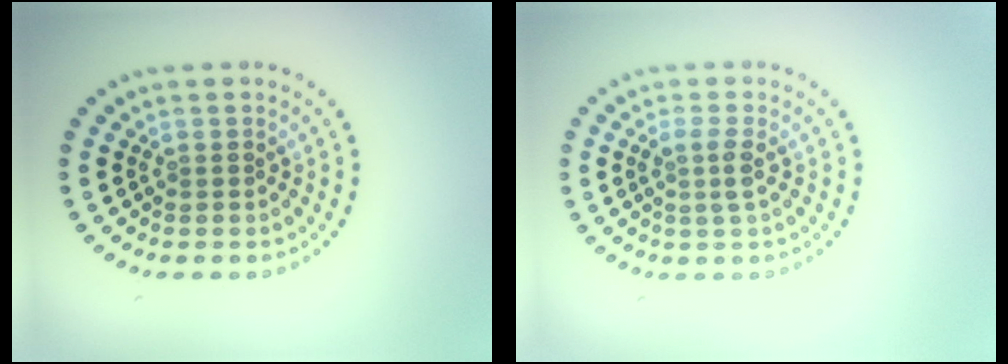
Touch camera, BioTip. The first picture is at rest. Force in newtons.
{"total": 1.7, "press": 1.4, "slide": 0.8}